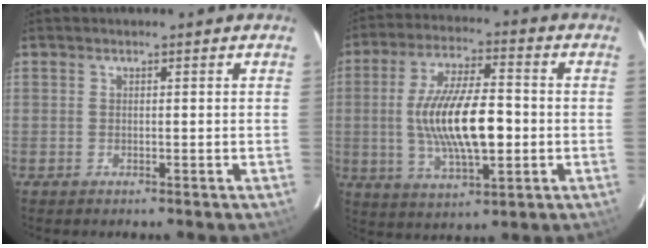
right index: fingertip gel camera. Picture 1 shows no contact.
{"total": 15.4, "force": [-1.3, 5.3, 14.4], "torque": [-0.272, -0.003, -0.019]}